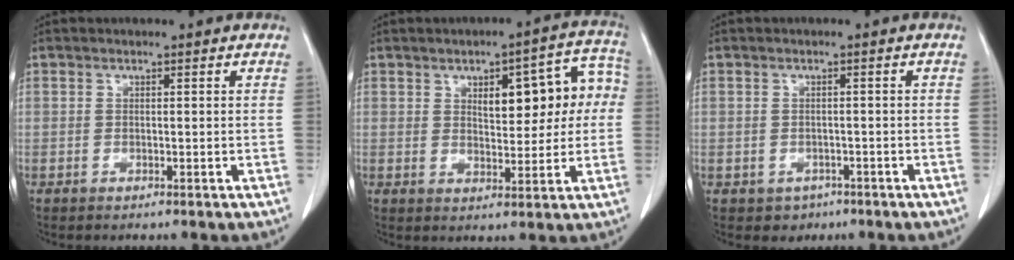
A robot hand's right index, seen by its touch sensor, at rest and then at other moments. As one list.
[{"total": 11.1, "force": [2.1, 4.4, 9.9], "torque": [-0.117, 0.036, 0.032]}, {"total": 2.4, "force": [-1.2, 2.1, 0.2], "torque": [-0.001, 0.008, -0.012]}]